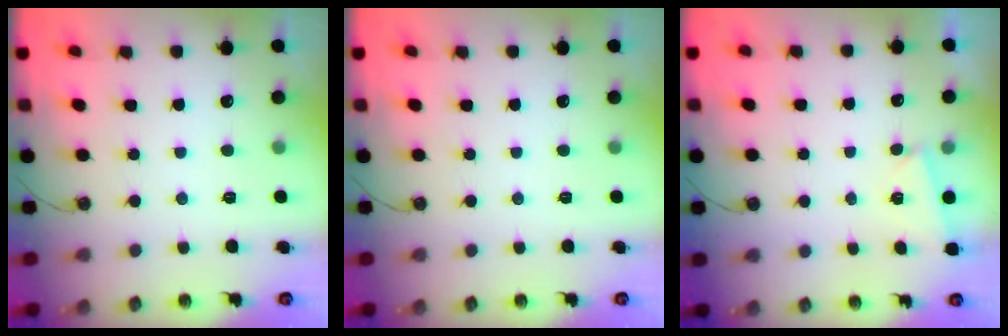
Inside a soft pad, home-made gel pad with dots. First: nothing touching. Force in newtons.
{"total": 0.0}
{"total": 2.5, "press": 1.5, "slide": 2.0}